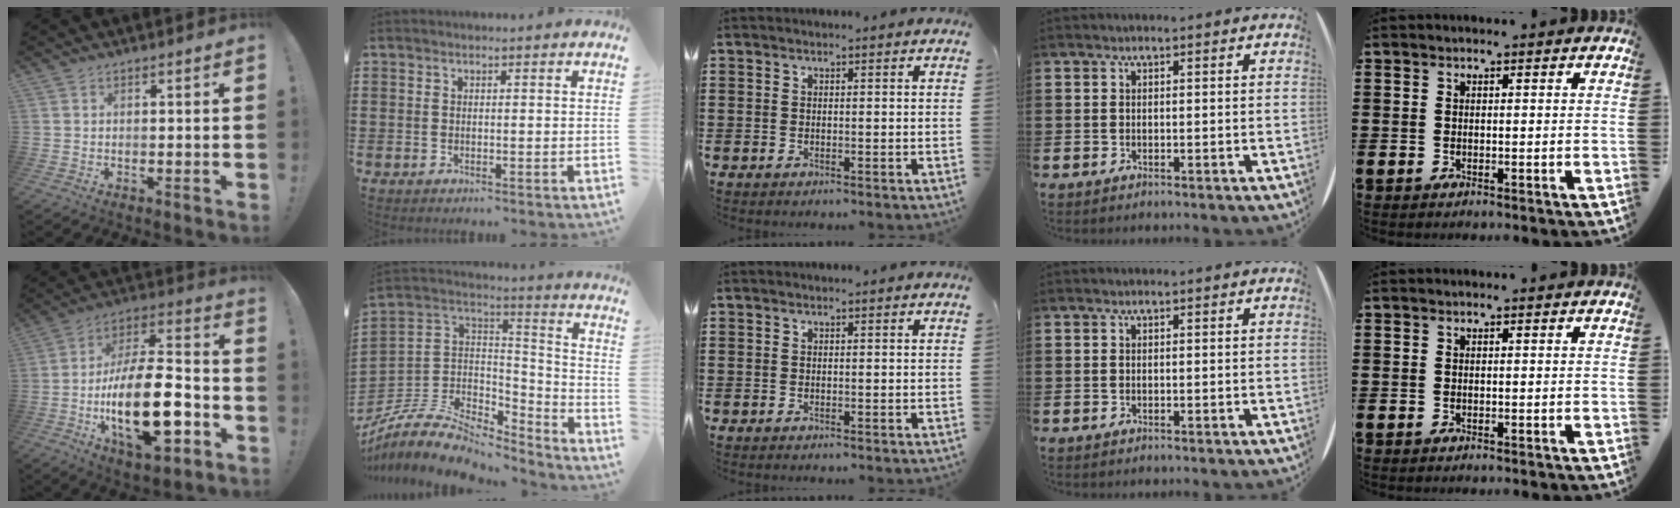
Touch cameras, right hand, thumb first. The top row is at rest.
{"thumb": {"total": 25.5, "force": [-8.1, 10.4, 21.8], "torque": [-0.399, 0.042, -0.129]}, "index": {"total": 9.2, "force": [-7.0, 4.3, 4.2], "torque": [-0.096, 0.013, -0.134]}}